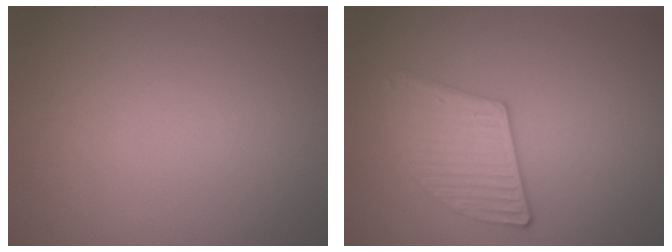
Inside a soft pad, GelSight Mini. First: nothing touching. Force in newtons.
{"total": 3.0, "press": 2.9, "slide": 0.4}